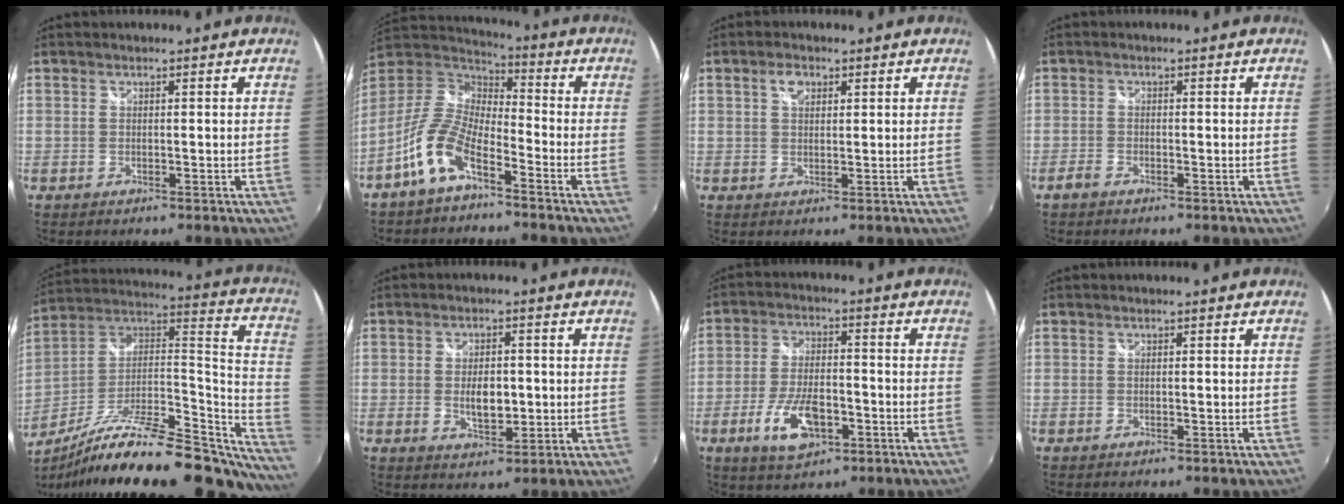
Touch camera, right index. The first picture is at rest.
{"total": 11.2, "force": [-6.6, 4.7, 7.8], "torque": [-0.167, 0.008, -0.135]}
{"total": 2.8, "force": [1.2, 1.7, 1.8], "torque": [-0.030, 0.006, 0.020]}
{"total": 2.0, "force": [-1.4, 0.8, 1.1], "torque": [-0.028, -0.002, -0.030]}
{"total": 30.7, "force": [-22.0, 9.5, 19.2], "torque": [-0.275, -0.008, -0.342]}
{"total": 5.7, "force": [-0.4, 3.0, 4.8], "torque": [-0.087, -0.004, -0.004]}
{"total": 10.4, "force": [-4.3, 5.0, 8.0], "torque": [-0.167, -0.007, -0.073]}
{"total": 0.0}